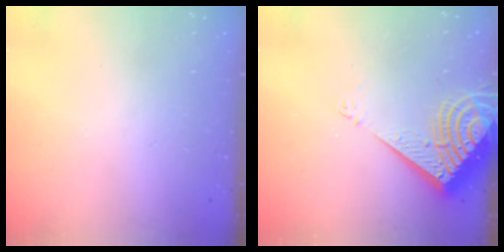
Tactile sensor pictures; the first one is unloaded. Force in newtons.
{"total": 10.8, "press": 10.7, "slide": 1.4}